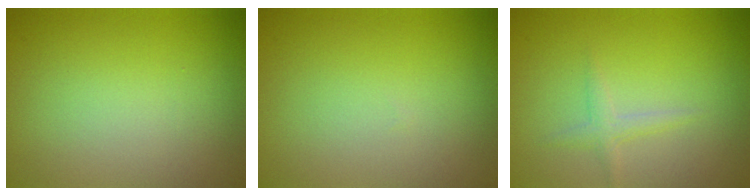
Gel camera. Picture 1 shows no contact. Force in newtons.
{"total": 0.0}
{"total": 1.2, "press": 1.2, "slide": 0.0}